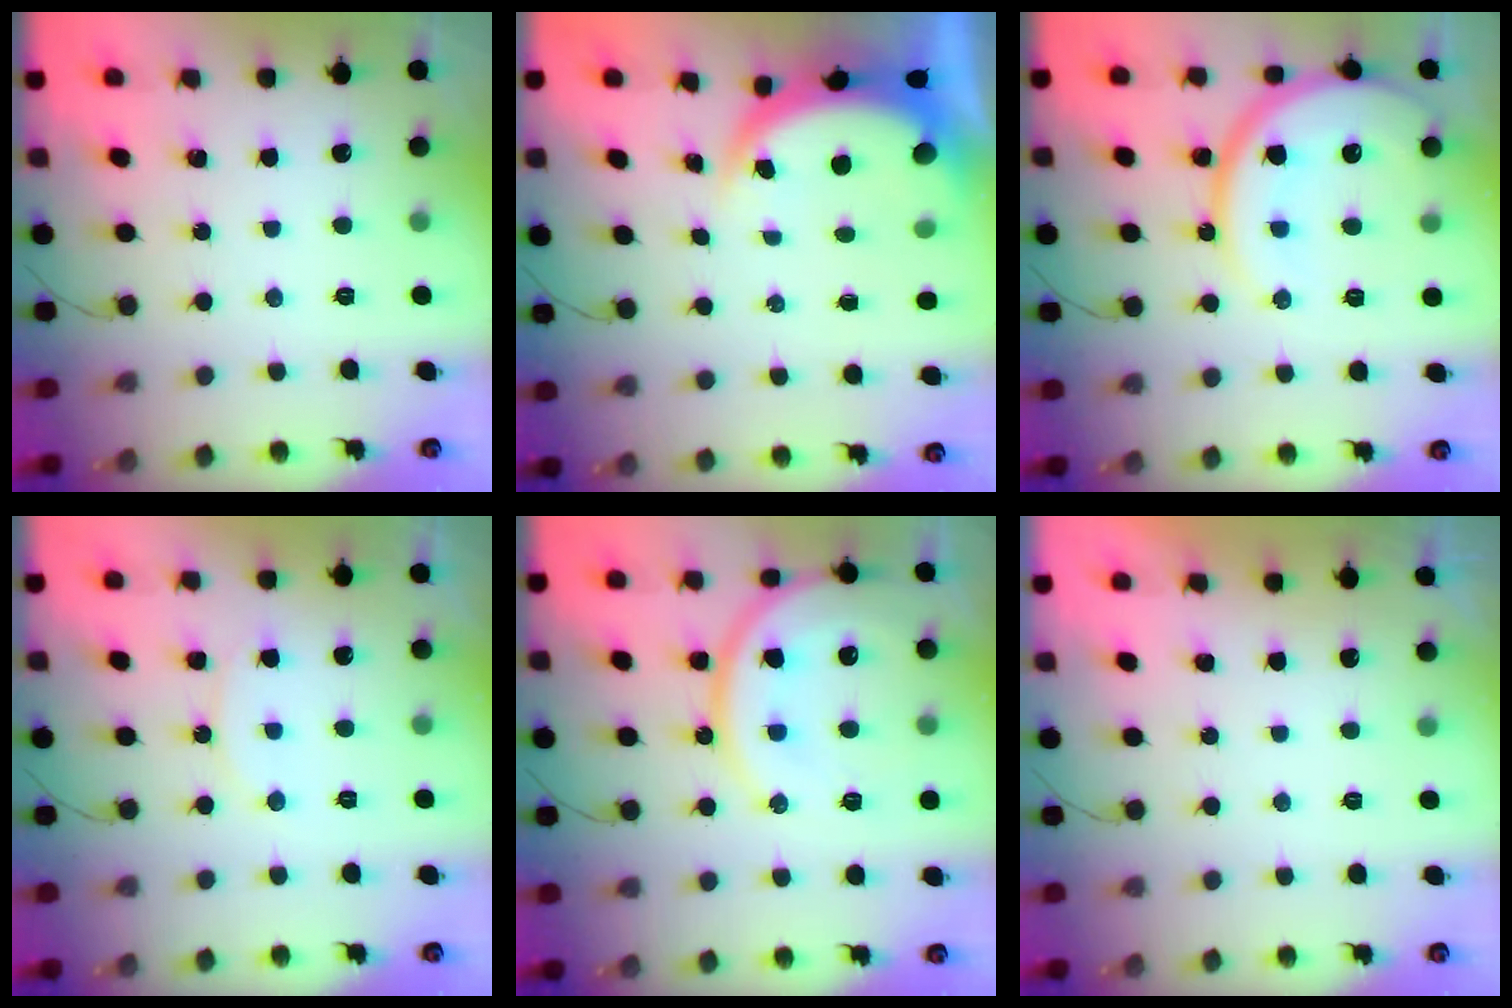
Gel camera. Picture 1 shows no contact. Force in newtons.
{"total": 5.0, "press": 4.9, "slide": 0.6}
{"total": 14.7, "press": 14.6, "slide": 1.4}
{"total": 7.4, "press": 7.2, "slide": 1.7}
{"total": 17.5, "press": 17.2, "slide": 3.7}
{"total": 1.1, "press": 1.0, "slide": 0.5}